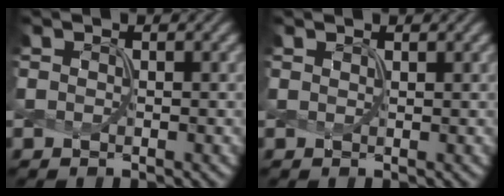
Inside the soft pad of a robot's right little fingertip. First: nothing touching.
{"total": 0.7, "force": [0.7, 0.1, 0.1], "torque": [-0.003, -0.004, 0.010]}